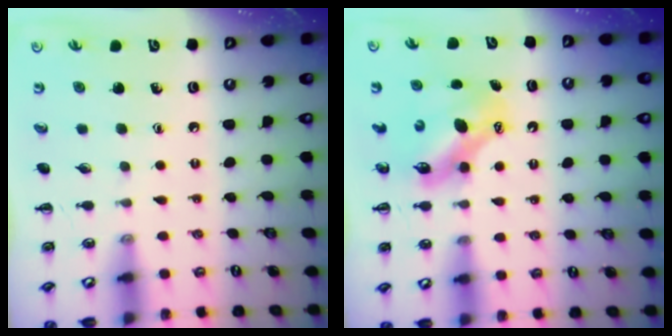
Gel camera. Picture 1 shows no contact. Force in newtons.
{"total": 8.8, "press": 8.6, "slide": 1.6}